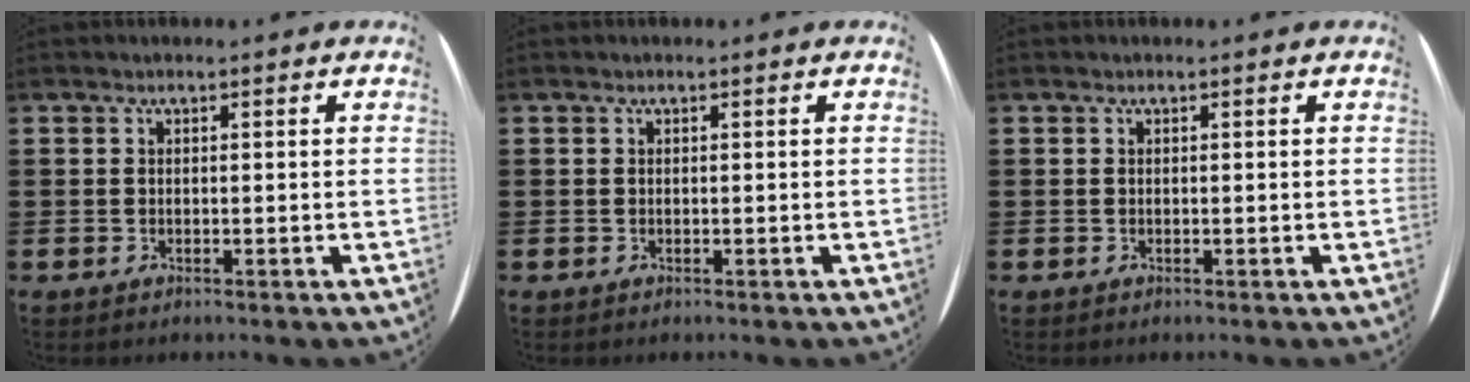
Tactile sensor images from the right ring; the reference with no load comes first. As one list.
[{"total": 0.0}, {"total": 0.0}]